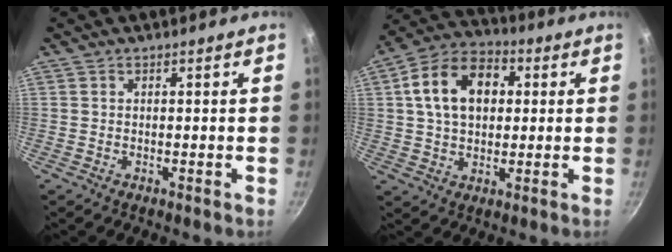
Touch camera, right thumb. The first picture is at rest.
{"total": 14.5, "force": [3.1, 10.1, 9.9], "torque": [-0.144, 0.020, 0.036]}